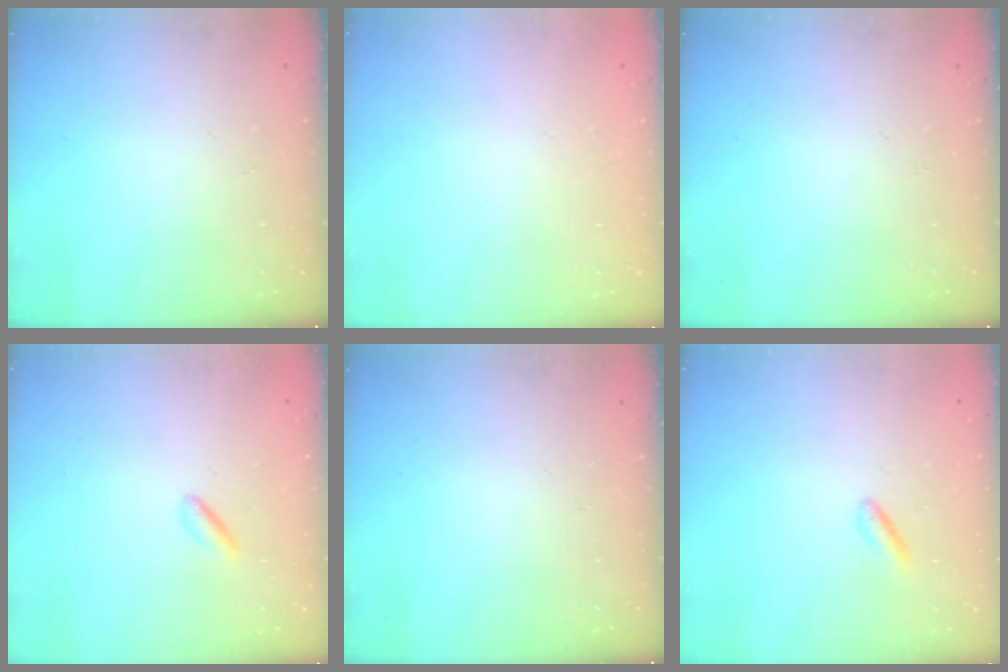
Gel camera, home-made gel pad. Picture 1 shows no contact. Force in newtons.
{"total": 2.0, "press": 2.0, "slide": 0.1}
{"total": 0.0}
{"total": 1.5, "press": 1.3, "slide": 0.6}
{"total": 0.0}
{"total": 1.0, "press": 0.8, "slide": 0.6}